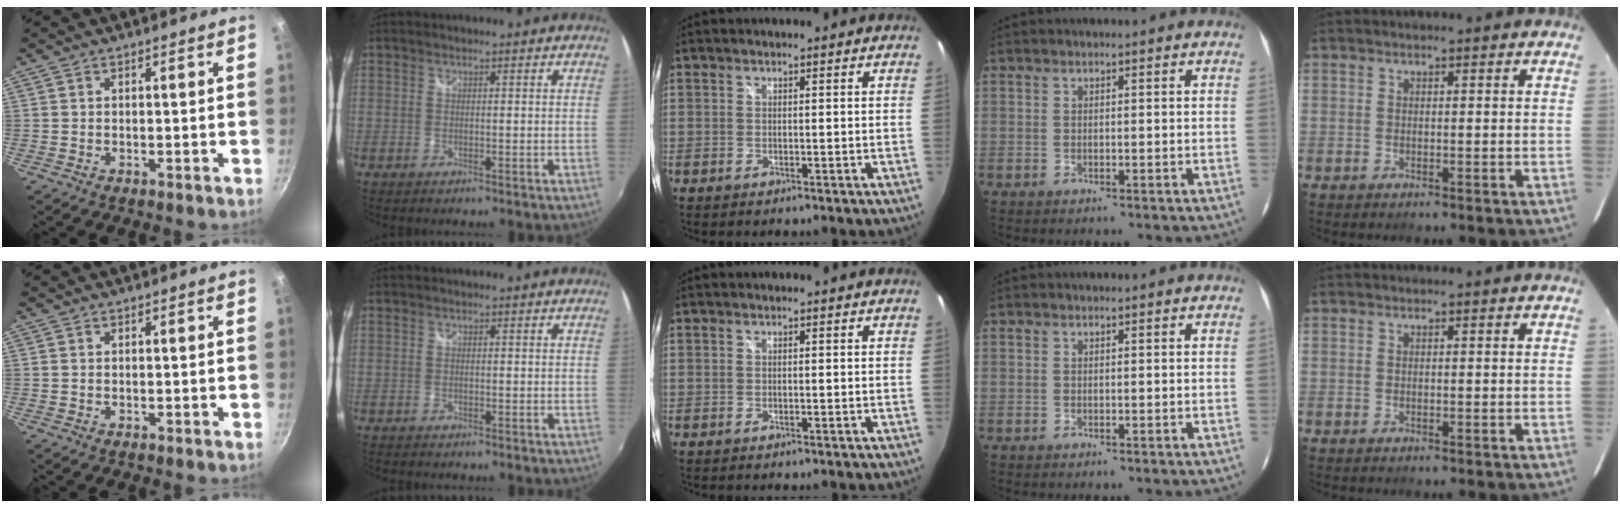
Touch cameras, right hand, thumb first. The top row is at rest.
{"index": {"total": 0.5, "force": [-0.4, 0.3, 0.2], "torque": [-0.005, -0.001, -0.008]}}